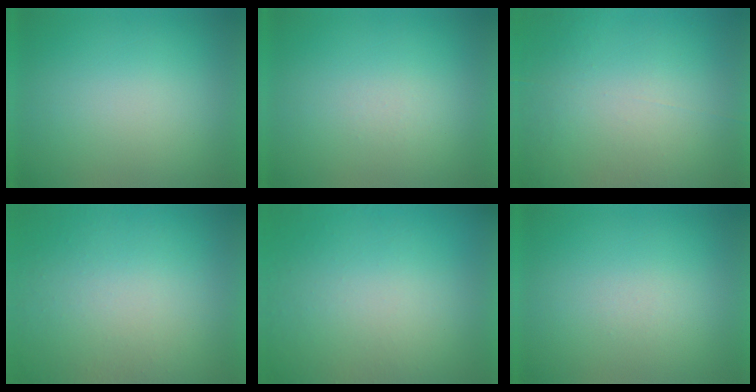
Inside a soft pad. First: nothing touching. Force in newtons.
{"total": 1.4}
{"total": 7.0}
{"total": 9.5}
{"total": 5.1}
{"total": 1.4}